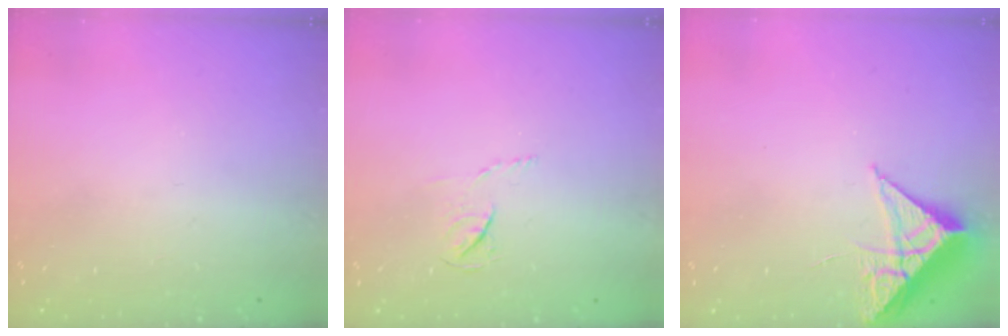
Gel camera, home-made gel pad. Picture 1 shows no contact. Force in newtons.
{"total": 3.9, "press": 3.8, "slide": 0.4}
{"total": 7.0, "press": 7.0, "slide": 0.3}